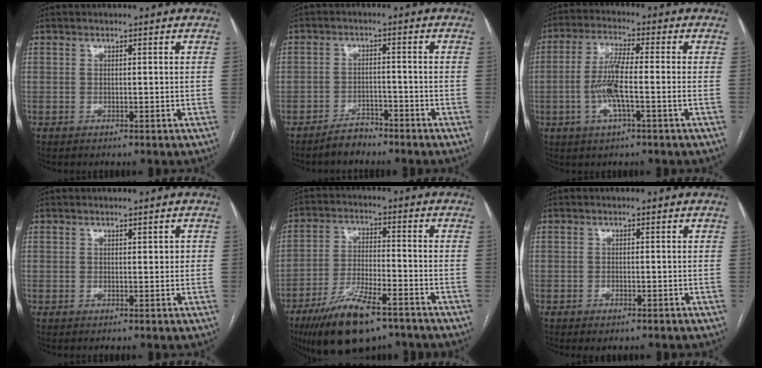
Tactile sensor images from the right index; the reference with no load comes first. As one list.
[{"total": 3.2, "force": [-2.8, 1.5, 0.5], "torque": [-0.009, 0.005, -0.044]}, {"total": 8.0, "force": [-1.7, 0.7, 7.7], "torque": [-0.158, 0.004, -0.038]}, {"total": 1.1, "force": [0.3, 0.5, 0.9], "torque": [-0.011, 0.001, 0.005]}, {"total": 13.4, "force": [-9.0, 3.4, 9.2], "torque": [-0.170, -0.020, -0.155]}, {"total": 1.4, "force": [-1.0, 0.5, 0.9], "torque": [-0.014, -0.001, -0.009]}]